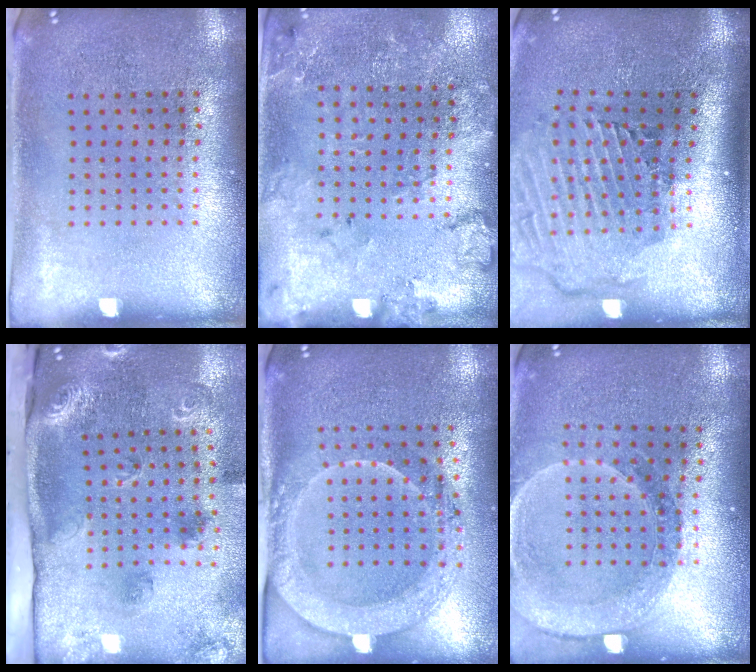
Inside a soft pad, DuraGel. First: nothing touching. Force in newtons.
{"total": 1.8, "press": 1.7, "slide": 0.6}
{"total": 3.0, "press": 2.1, "slide": 2.1}
{"total": 2.3, "press": 1.8, "slide": 1.5}
{"total": 2.0, "press": 2.0, "slide": 0.5}
{"total": 1.4, "press": 1.4, "slide": 0.1}